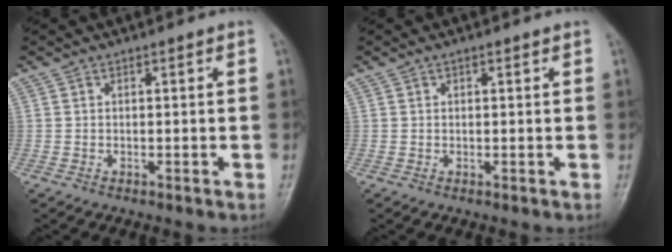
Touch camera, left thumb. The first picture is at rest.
{"total": 0.6, "force": [0.4, 0.3, 0.4], "torque": [-0.002, 0.000, 0.005]}